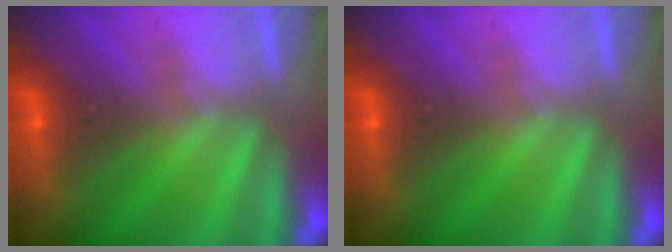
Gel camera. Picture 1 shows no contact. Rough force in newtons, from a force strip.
{"total": 0.0}